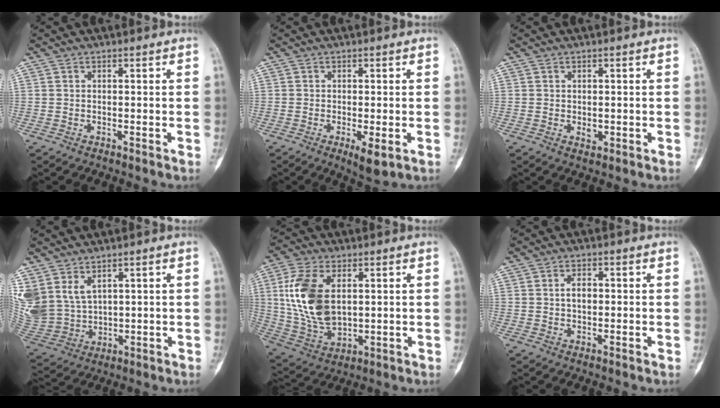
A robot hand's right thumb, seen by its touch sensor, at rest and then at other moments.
{"total": 3.8, "force": [-1.3, 1.1, 3.3], "torque": [-0.058, -0.011, -0.021]}
{"total": 1.4, "force": [-0.2, 1.1, 0.9], "torque": [-0.008, -0.001, -0.001]}
{"total": 12.6, "force": [5.8, 8.7, 7.0], "torque": [-0.167, -0.014, 0.144]}
{"total": 15.7, "force": [2.9, 9.2, 12.4], "torque": [-0.248, -0.011, 0.067]}
{"total": 2.6, "force": [0.1, 1.6, 2.0], "torque": [-0.034, 0.005, 0.000]}